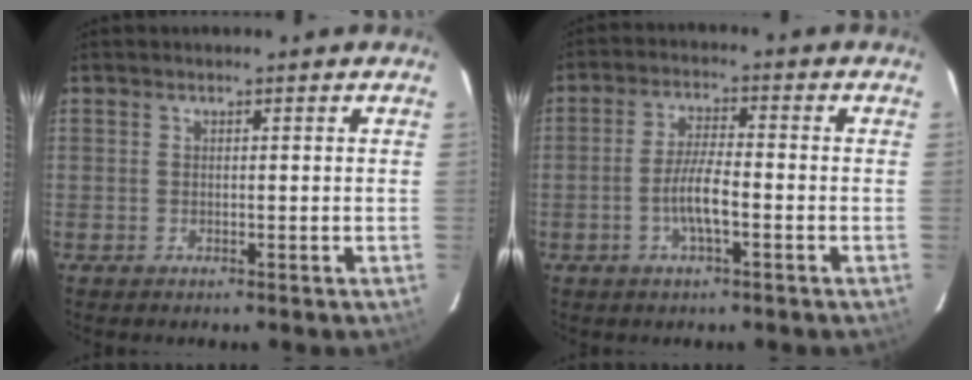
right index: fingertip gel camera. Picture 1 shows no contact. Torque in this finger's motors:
{"motor_torque": [1.21, -0.34, 0.50, 0.12]}